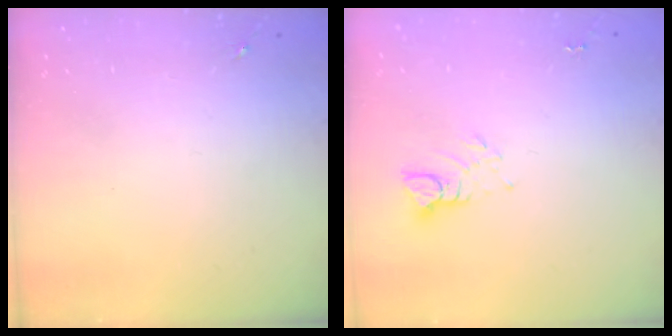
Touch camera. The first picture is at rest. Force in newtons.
{"total": 3.5, "press": 3.5, "slide": 0.3}